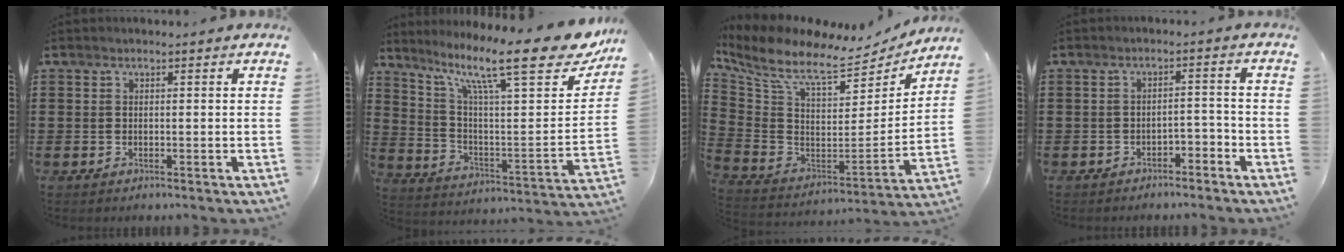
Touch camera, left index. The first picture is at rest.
{"total": 16.2, "force": [11.3, 2.7, 11.3], "torque": [-0.215, -0.072, 0.175]}
{"total": 9.5, "force": [7.3, 2.6, 5.5], "torque": [-0.138, -0.055, 0.124]}
{"total": 3.0, "force": [-2.8, 0.7, 0.6], "torque": [-0.015, 0.003, -0.060]}